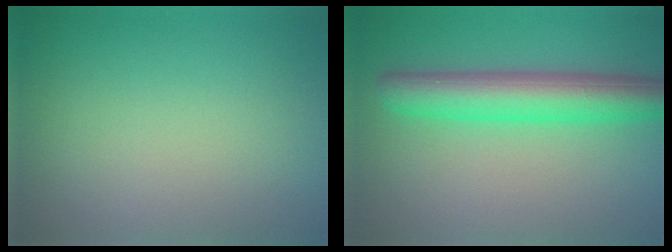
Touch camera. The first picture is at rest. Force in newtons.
{"total": 6.3, "press": 6.3, "slide": 0.2}